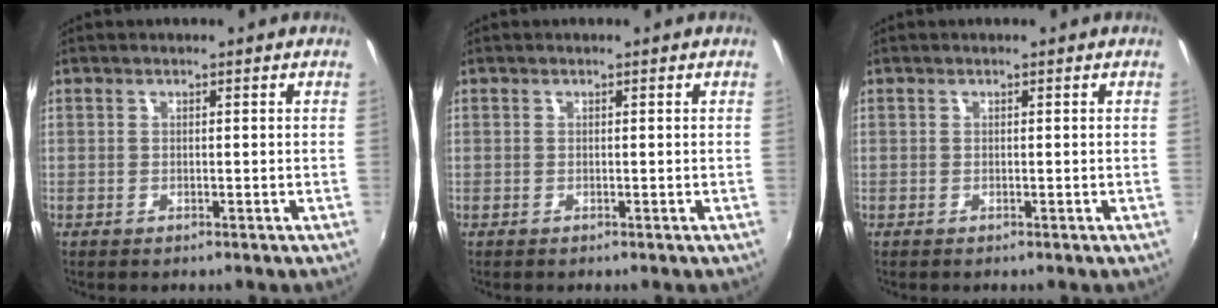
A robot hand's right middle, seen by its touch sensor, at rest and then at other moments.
{"total": 0.0}
{"total": 0.0}